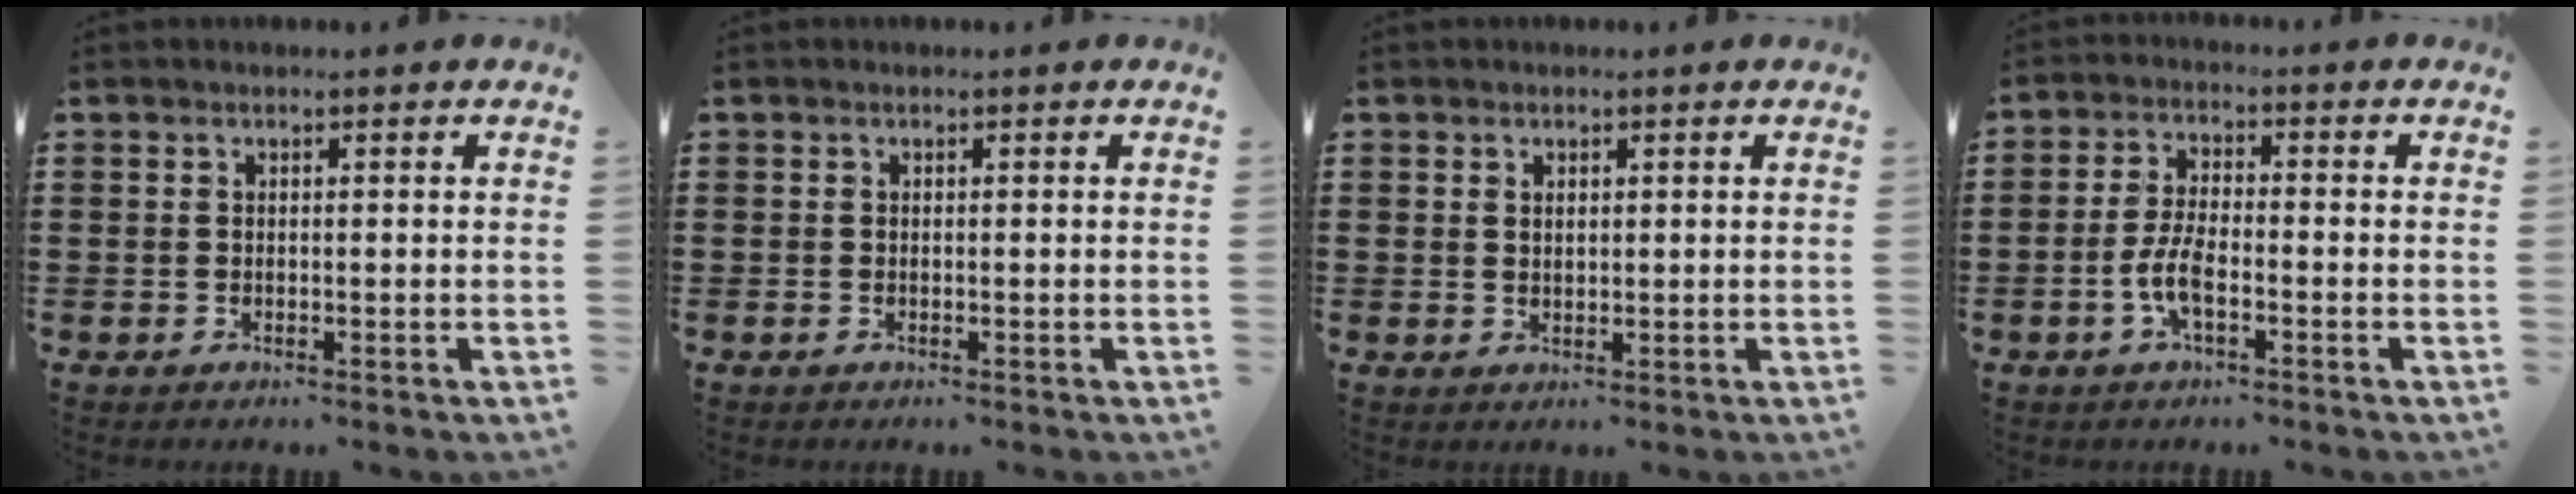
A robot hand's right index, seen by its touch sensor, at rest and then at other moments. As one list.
[{"total": 0.0}, {"total": 0.9, "force": [0.6, 0.6, 0.4], "torque": [-0.010, 0.004, 0.011]}, {"total": 5.2, "force": [-1.9, 1.7, 4.5], "torque": [-0.112, -0.004, -0.046]}]